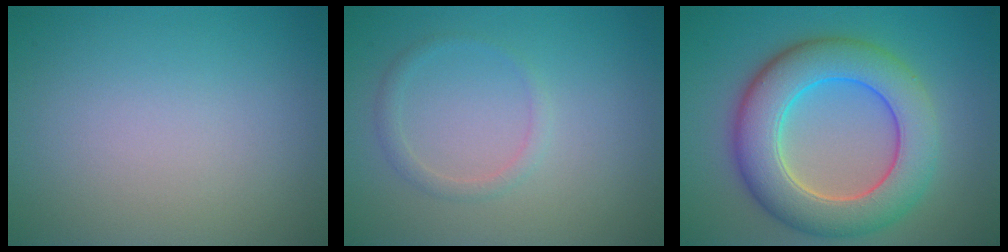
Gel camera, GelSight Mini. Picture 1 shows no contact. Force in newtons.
{"total": 1.4, "press": 1.4, "slide": 0.1}
{"total": 8.8, "press": 8.8, "slide": 0.2}